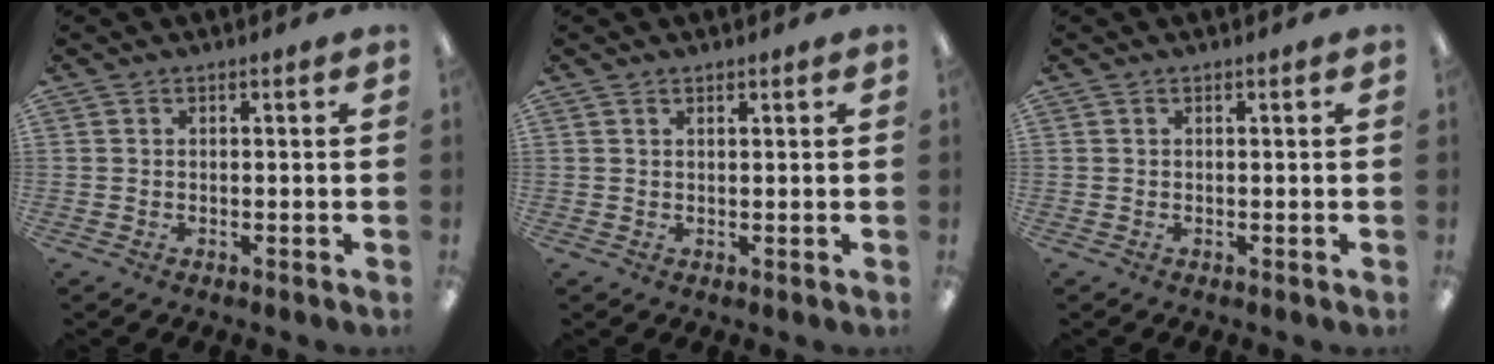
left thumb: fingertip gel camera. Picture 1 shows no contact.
{"total": 0.8, "force": [0.7, 0.3, 0.3], "torque": [-0.005, 0.000, 0.014]}
{"total": 0.0}